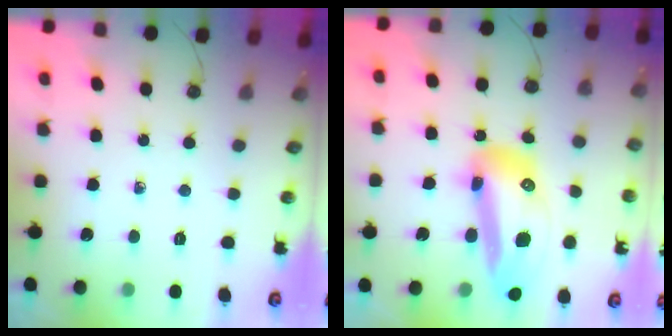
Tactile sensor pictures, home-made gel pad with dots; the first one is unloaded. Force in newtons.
{"total": 19.9, "press": 19.7, "slide": 2.5}